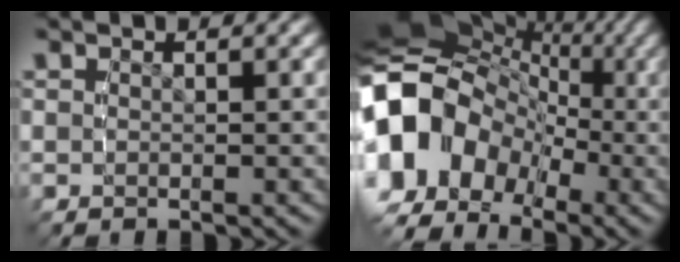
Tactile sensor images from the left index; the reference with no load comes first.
{"total": 18.7, "force": [0.6, 14.2, 12.2], "torque": [-0.252, -0.018, -0.004]}